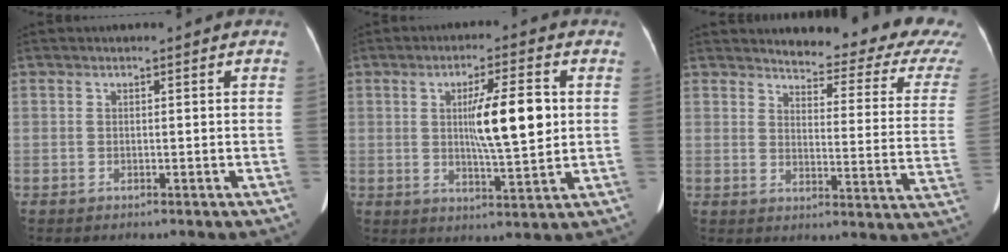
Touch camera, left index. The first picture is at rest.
{"total": 9.5, "force": [1.4, 1.2, 9.4], "torque": [-0.153, -0.001, 0.025]}
{"total": 17.4, "force": [15.9, 2.4, 6.5], "torque": [-0.067, -0.079, 0.165]}